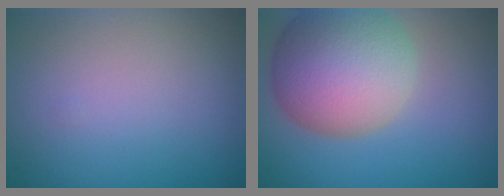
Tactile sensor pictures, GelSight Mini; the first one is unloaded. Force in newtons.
{"total": 10.1, "press": 10.0, "slide": 0.9}